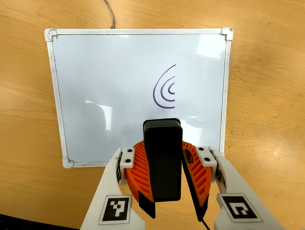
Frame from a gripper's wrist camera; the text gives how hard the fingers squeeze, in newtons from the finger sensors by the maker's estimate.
{"total": 11.1, "left": 10.6, "right": 11.6}